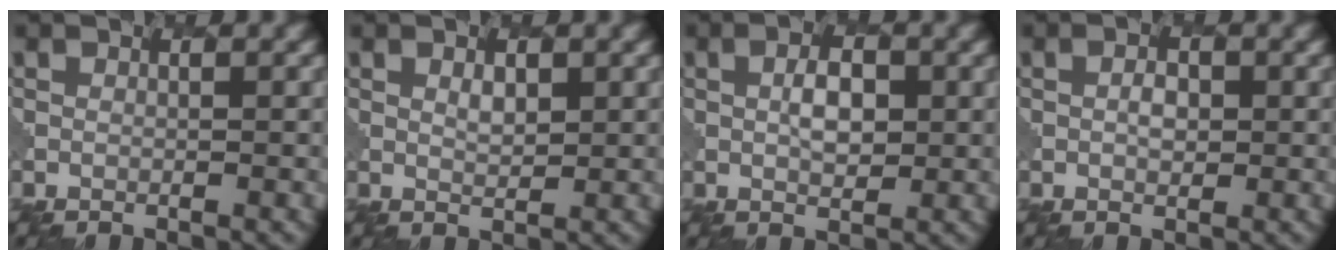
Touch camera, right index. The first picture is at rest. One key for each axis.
{"total": 1.2, "fx": 0.8, "fy": 0.6, "fz": 0.8, "tx": -0.016, "ty": -0.002, "tz": 0.016}
{"total": 2.8, "fx": 0.5, "fy": 1.5, "fz": 2.3, "tx": -0.043, "ty": 0.002, "tz": 0.007}
{"total": 1.5, "fx": 0.1, "fy": 1.0, "fz": 1.1, "tx": -0.018, "ty": 0.004, "tz": 0.000}